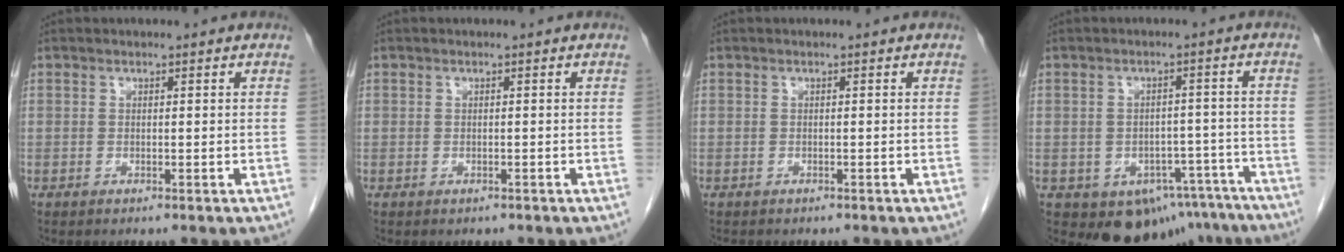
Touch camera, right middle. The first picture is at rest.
{"total": 0.8, "force": [-0.4, 0.7, 0.0], "torque": [-0.006, 0.003, -0.003]}
{"total": 1.8, "force": [-1.5, 0.8, 0.6], "torque": [-0.017, -0.004, -0.018]}
{"total": 12.3, "force": [-8.7, 7.6, 4.1], "torque": [-0.033, 0.026, -0.103]}